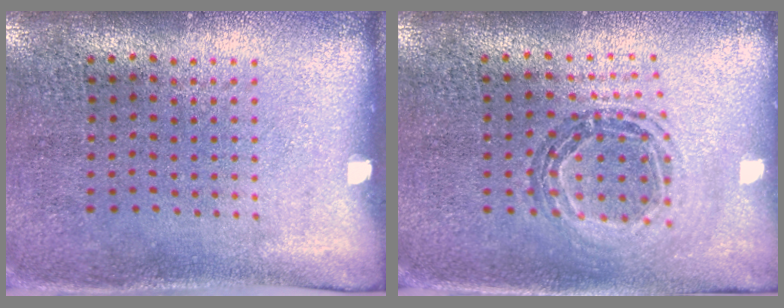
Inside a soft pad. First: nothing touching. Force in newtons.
{"total": 0.8, "press": 0.8, "slide": 0.1}